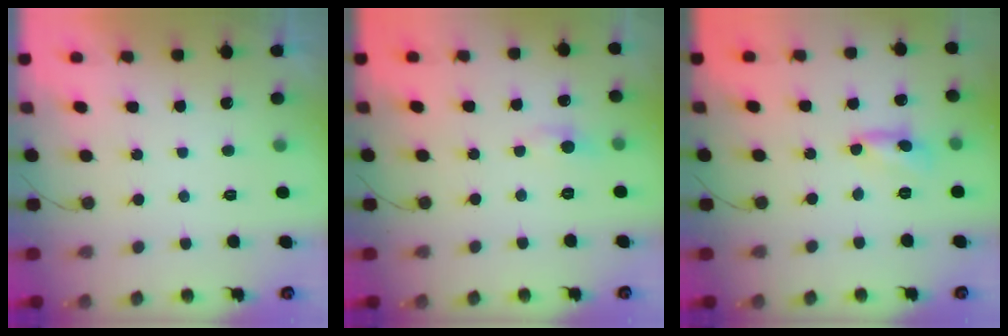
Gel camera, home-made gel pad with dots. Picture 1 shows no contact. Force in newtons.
{"total": 3.2, "press": 3.2, "slide": 0.4}
{"total": 3.2, "press": 3.2, "slide": 0.2}